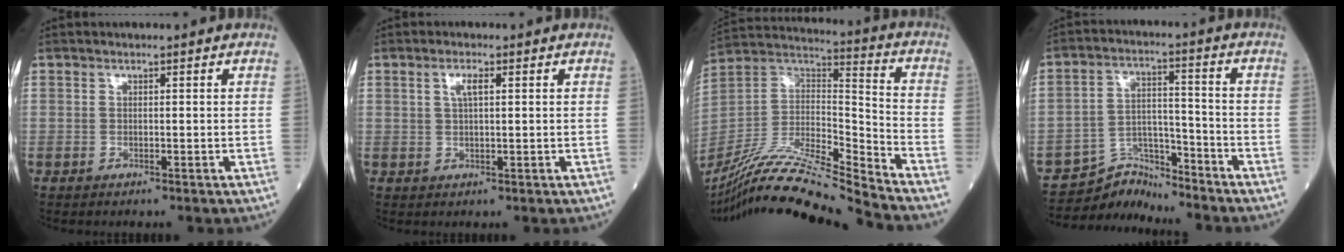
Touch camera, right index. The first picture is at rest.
{"total": 2.3, "force": [0.9, 0.5, 2.1], "torque": [-0.044, 0.003, 0.017]}
{"total": 20.2, "force": [-18.3, -1.1, 8.5], "torque": [-0.181, 0.009, -0.336]}
{"total": 6.7, "force": [-6.5, 0.7, -1.3], "torque": [0.016, 0.026, -0.113]}